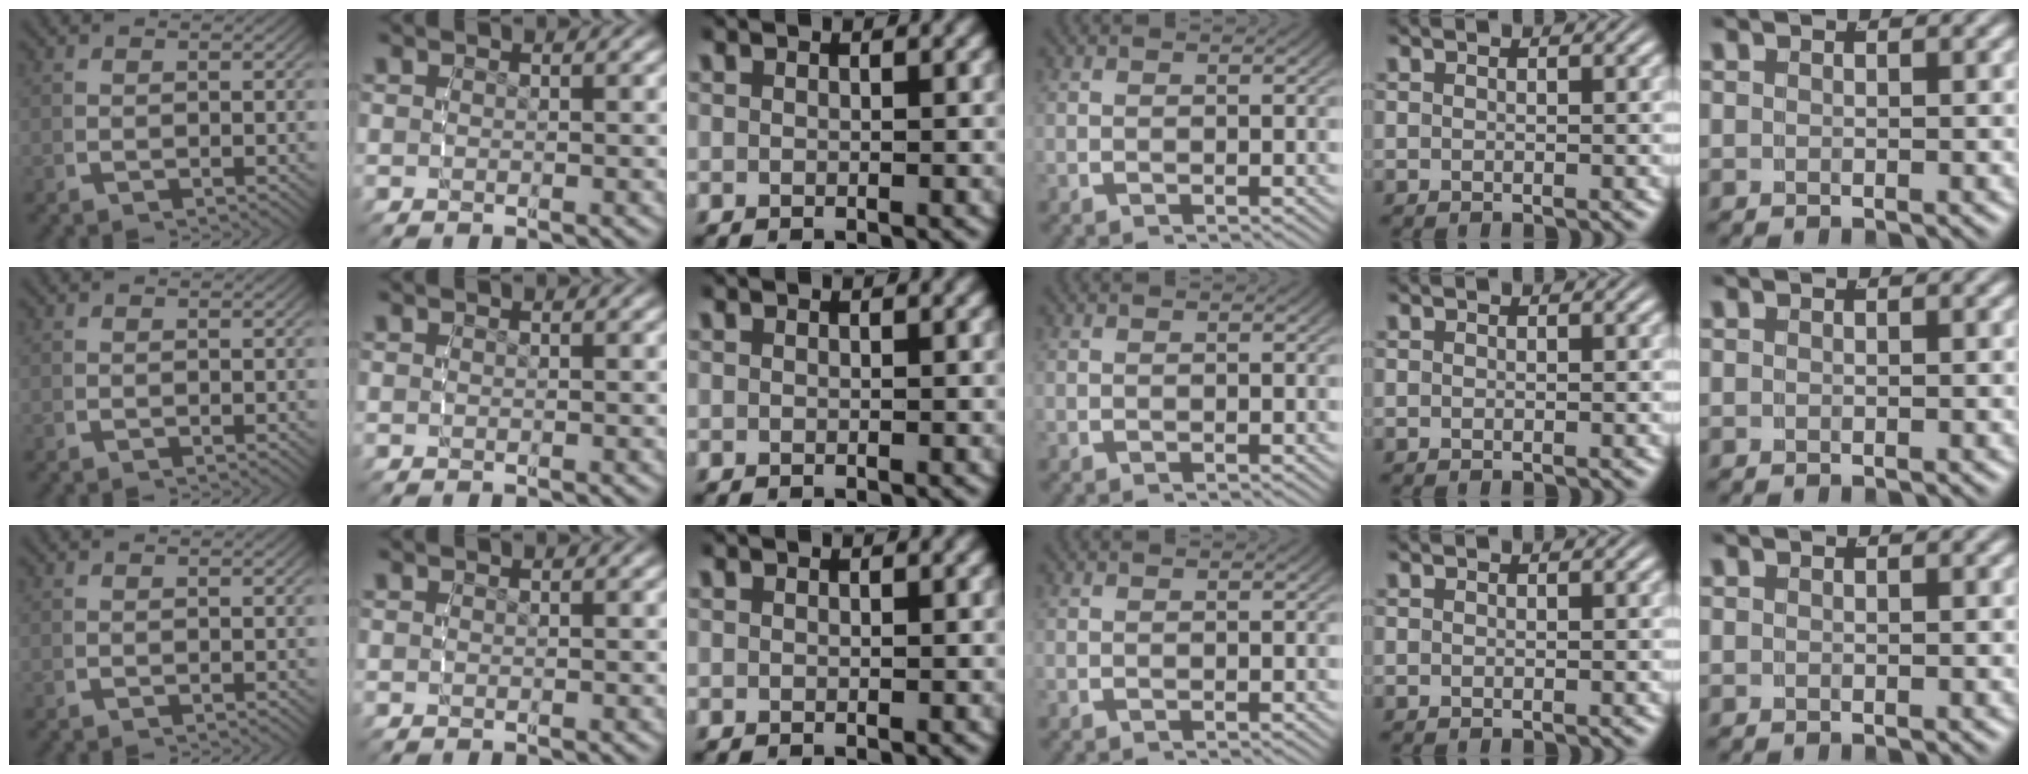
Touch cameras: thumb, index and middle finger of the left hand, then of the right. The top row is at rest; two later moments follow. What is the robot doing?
{"motion": "reach", "object": "paper"}